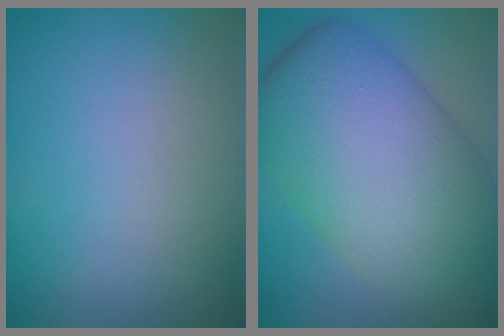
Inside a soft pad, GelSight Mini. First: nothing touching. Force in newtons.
{"total": 12.0, "press": 12.0, "slide": 0.5}